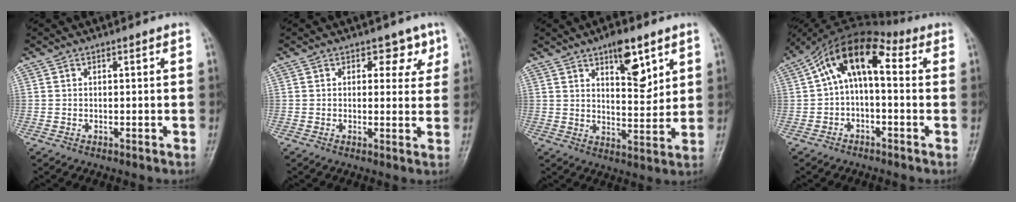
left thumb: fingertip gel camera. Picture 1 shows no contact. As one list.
[{"total": 4.5, "force": [2.2, 3.1, 2.4], "torque": [0.005, -0.007, 0.022]}, {"total": 9.7, "force": [5.3, 4.0, 7.1], "torque": [-0.081, -0.034, 0.083]}, {"total": 11.3, "force": [1.7, 6.0, 9.5], "torque": [-0.145, 0.047, 0.012]}]